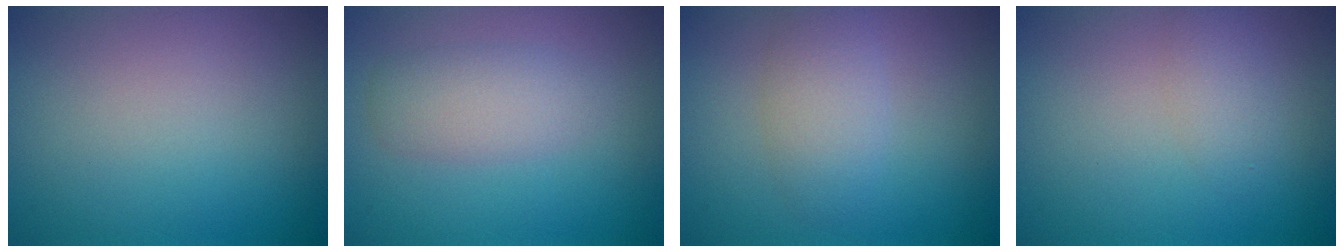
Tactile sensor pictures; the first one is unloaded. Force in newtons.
{"total": 3.0, "press": 3.0, "slide": 0.1}
{"total": 2.8, "press": 2.8, "slide": 0.1}
{"total": 1.6, "press": 1.6, "slide": 0.1}